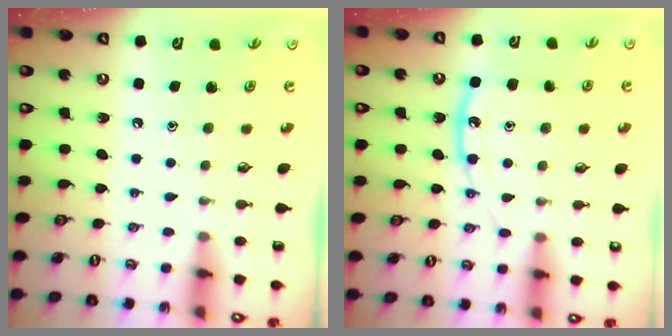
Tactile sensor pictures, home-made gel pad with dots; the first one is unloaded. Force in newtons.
{"total": 11.7, "press": 11.7, "slide": 0.9}